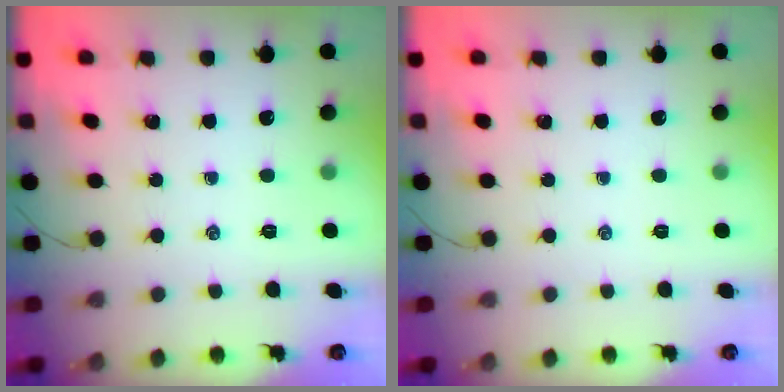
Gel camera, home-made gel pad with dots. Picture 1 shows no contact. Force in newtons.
{"total": 0.0}